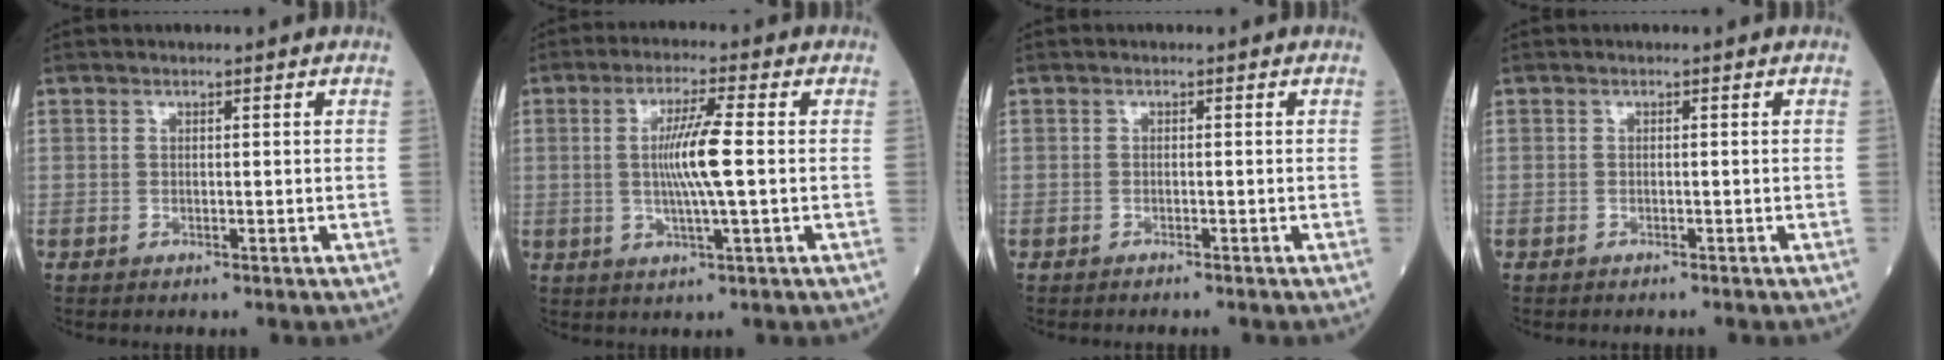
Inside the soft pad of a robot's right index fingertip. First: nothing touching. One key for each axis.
{"total": 7.4, "fx": 0.2, "fy": -0.3, "fz": 7.3, "tx": -0.138, "ty": -0.003, "tz": 0.002}
{"total": 1.0, "fx": -1.0, "fy": -0.1, "fz": 0.3, "tx": -0.006, "ty": -0.001, "tz": -0.013}
{"total": 0.6, "fx": -0.5, "fy": 0.0, "fz": 0.2, "tx": -0.003, "ty": -0.001, "tz": -0.010}